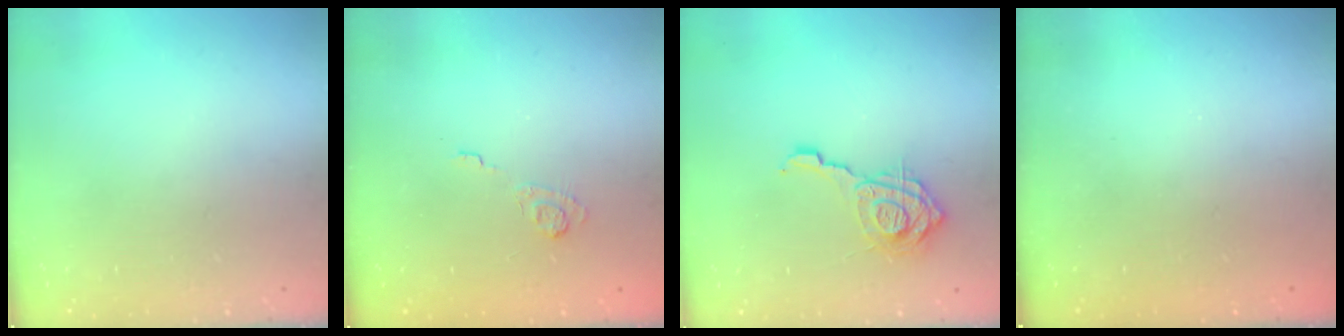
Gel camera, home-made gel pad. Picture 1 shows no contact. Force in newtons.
{"total": 2.6, "press": 2.2, "slide": 1.5}
{"total": 13.5, "press": 13.4, "slide": 1.9}
{"total": 2.3, "press": 2.2, "slide": 0.7}